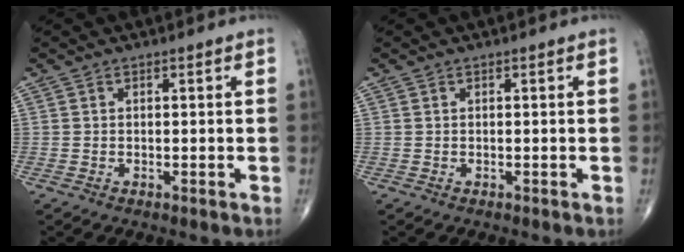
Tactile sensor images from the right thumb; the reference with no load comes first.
{"total": 0.0}